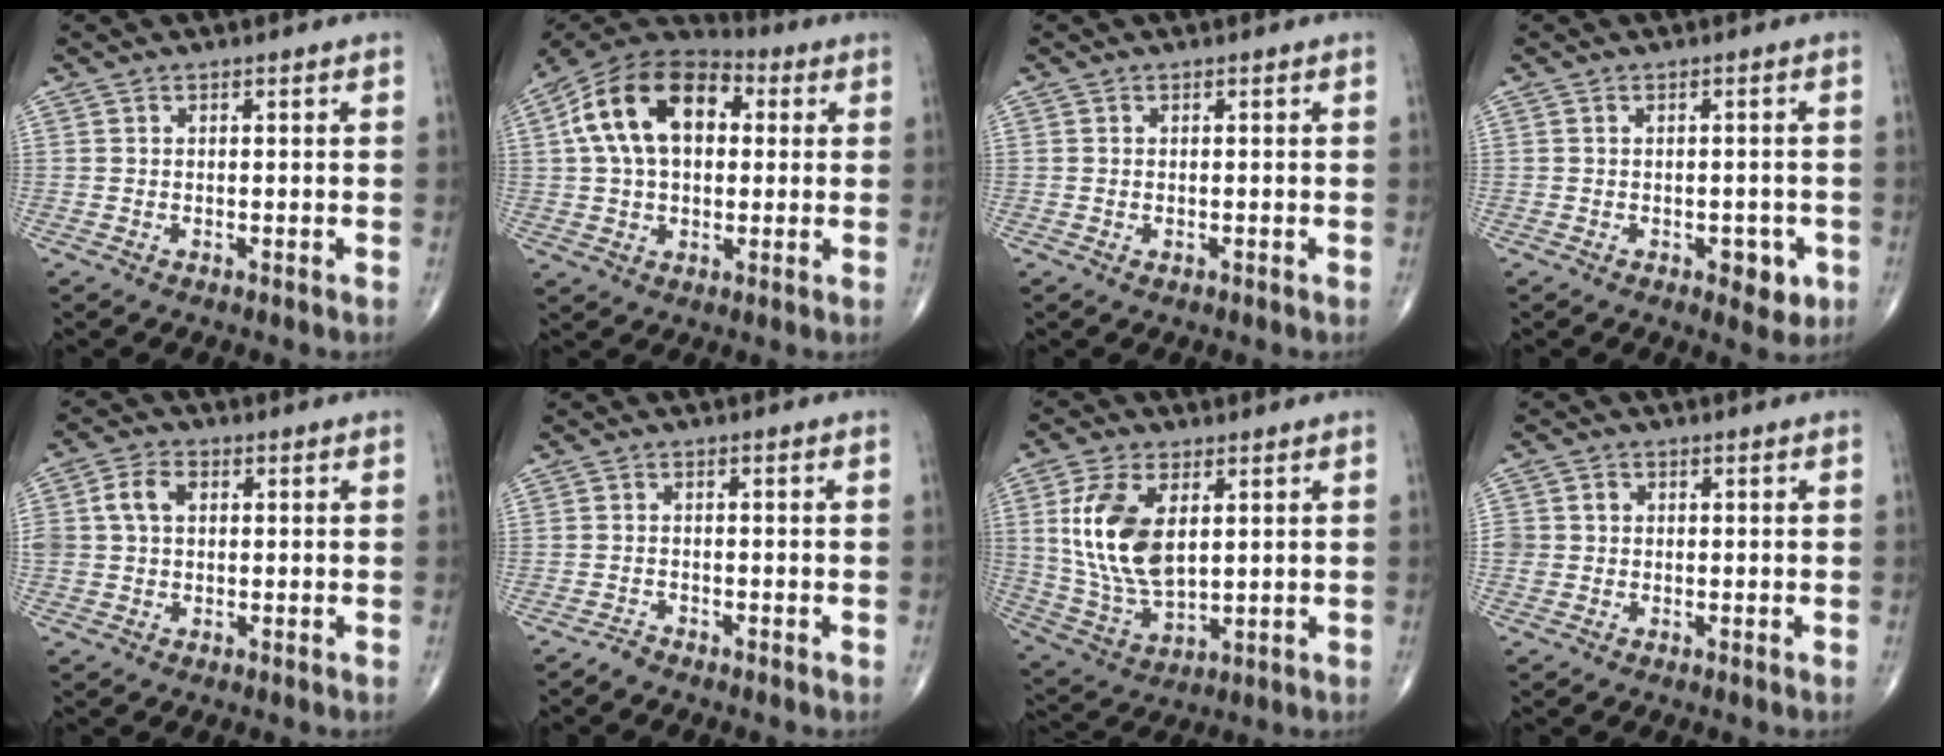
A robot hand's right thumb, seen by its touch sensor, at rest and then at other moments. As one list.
[{"total": 17.8, "force": [3.5, 11.3, 13.3], "torque": [-0.220, 0.024, 0.051]}, {"total": 0.6, "force": [-0.2, 0.3, 0.4], "torque": [-0.010, 0.000, -0.001]}, {"total": 4.4, "force": [-1.7, 2.4, 3.3], "torque": [-0.020, 0.002, -0.018]}, {"total": 6.2, "force": [1.2, 4.5, 4.1], "torque": [-0.084, 0.018, 0.022]}, {"total": 1.2, "force": [-1.2, 0.2, 0.1], "torque": [-0.004, 0.001, -0.023]}, {"total": 14.6, "force": [3.3, 8.0, 11.7], "torque": [-0.230, -0.015, 0.075]}, {"total": 3.0, "force": [0.0, 2.9, 0.8], "torque": [-0.002, 0.009, 0.004]}]